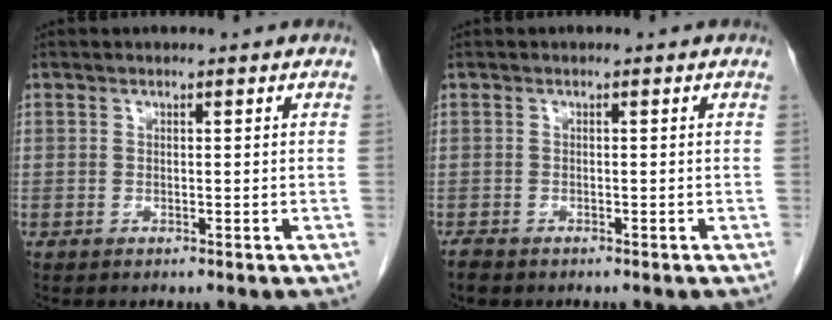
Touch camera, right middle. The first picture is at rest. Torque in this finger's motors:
{"motor_torque": [0.30, -0.13, 0.10, 0.02]}